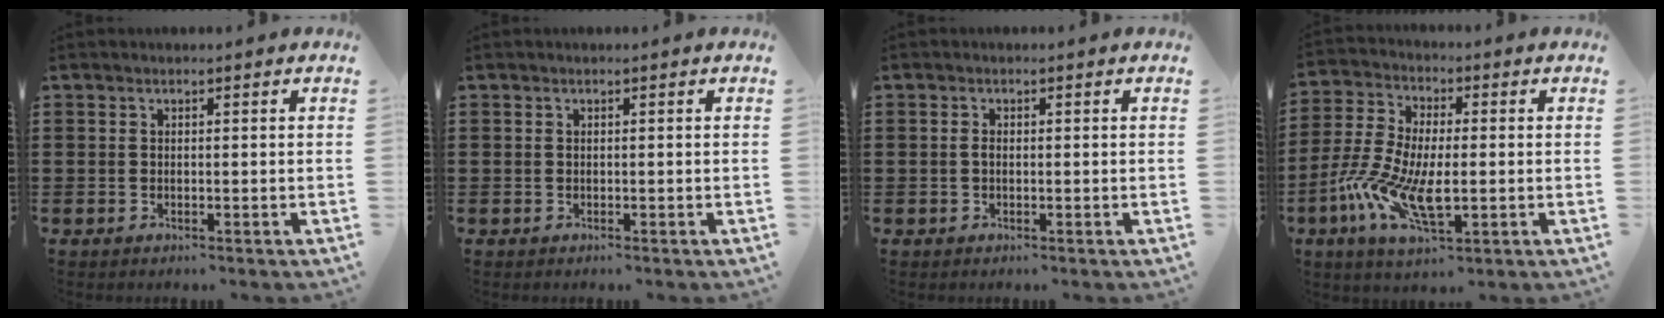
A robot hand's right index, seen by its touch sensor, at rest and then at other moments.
{"total": 0.0}
{"total": 0.9, "force": [-0.2, 0.5, 0.8], "torque": [-0.016, 0.000, -0.004]}
{"total": 11.7, "force": [-3.1, 4.9, 10.1], "torque": [-0.243, -0.018, -0.060]}